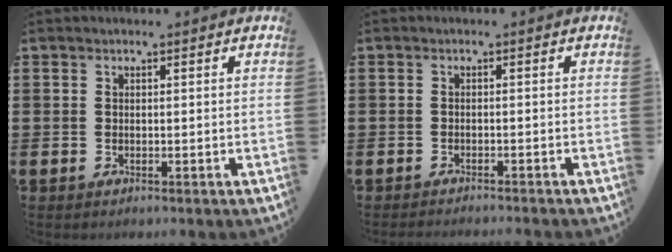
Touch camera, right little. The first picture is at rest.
{"total": 0.9, "force": [-0.9, -0.2, 0.0], "torque": [-0.001, 0.000, -0.017]}